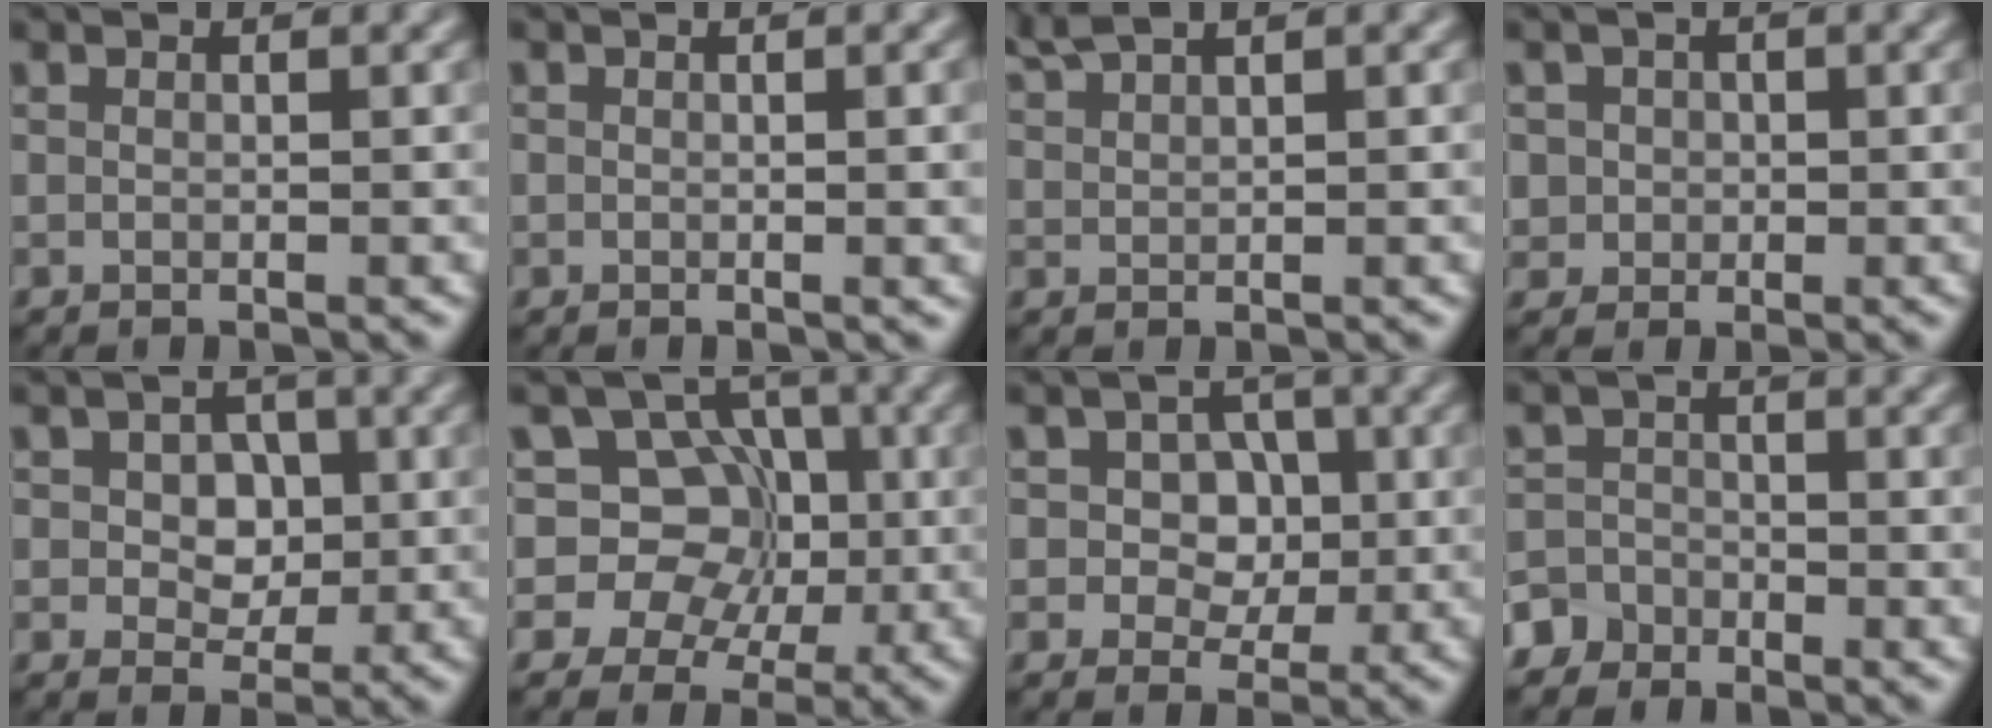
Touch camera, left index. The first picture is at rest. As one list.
[{"total": 2.8, "force": [-0.1, 1.6, 2.3], "torque": [-0.016, -0.010, 0.003]}, {"total": 2.6, "force": [2.3, 0.4, 1.2], "torque": [-0.020, 0.012, 0.048]}, {"total": 2.4, "force": [0.4, 2.3, 0.5], "torque": [-0.002, 0.005, 0.012]}, {"total": 3.6, "force": [0.3, 2.7, 2.4], "torque": [-0.036, 0.001, -0.010]}, {"total": 8.1, "force": [0.2, 7.4, 3.3], "torque": [-0.038, 0.039, -0.035]}, {"total": 4.8, "force": [0.7, 3.9, 2.7], "torque": [-0.028, 0.014, -0.011]}, {"total": 4.4, "force": [-3.2, 2.9, 0.2], "torque": [0.021, -0.004, -0.060]}]